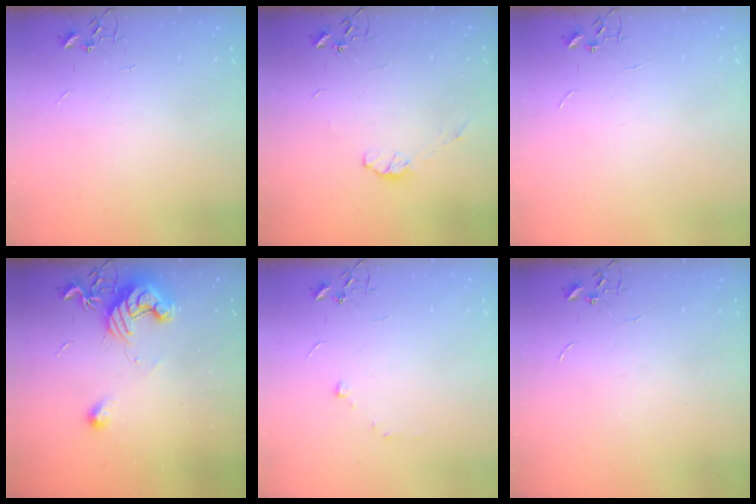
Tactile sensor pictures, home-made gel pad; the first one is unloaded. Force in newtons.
{"total": 4.5, "press": 4.5, "slide": 0.5}
{"total": 0.0}
{"total": 12.0, "press": 11.9, "slide": 0.8}
{"total": 6.4, "press": 6.3, "slide": 0.7}
{"total": 0.0}